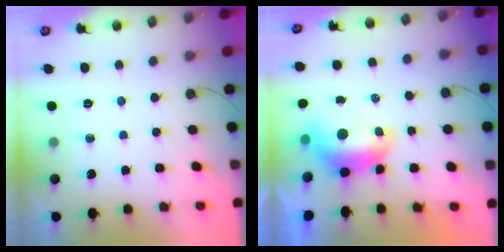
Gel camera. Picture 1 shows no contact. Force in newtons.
{"total": 2.2, "press": 2.1, "slide": 0.8}